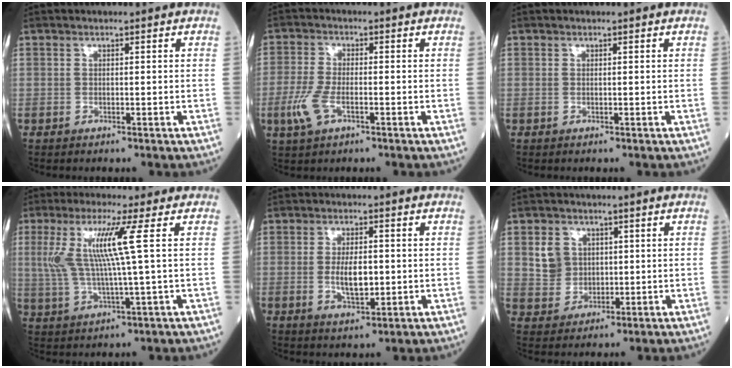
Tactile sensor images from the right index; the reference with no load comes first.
{"total": 5.3, "force": [-2.0, 2.0, 4.5], "torque": [-0.113, -0.009, -0.039]}
{"total": 0.0}
{"total": 9.3, "force": [2.3, -0.7, 9.0], "torque": [-0.198, 0.005, 0.046]}
{"total": 5.4, "force": [-0.3, 2.0, 5.0], "torque": [-0.089, -0.006, -0.002]}
{"total": 4.9, "force": [1.1, 4.5, 1.5], "torque": [-0.031, 0.019, 0.025]}